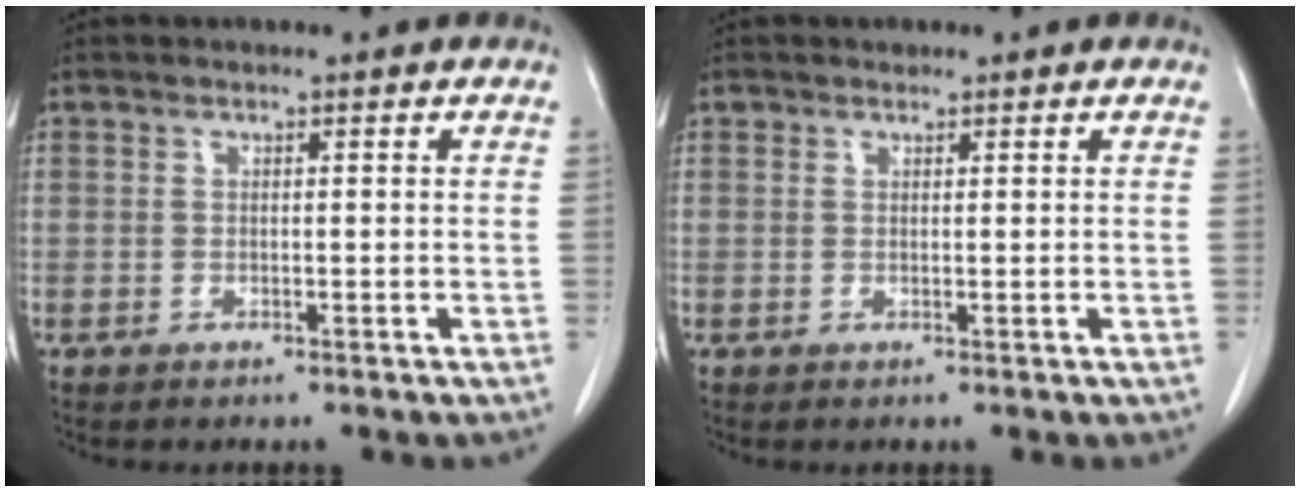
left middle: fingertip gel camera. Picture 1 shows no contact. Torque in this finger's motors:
{"motor_torque": [-0.33, 0.09, -0.10, -0.01]}